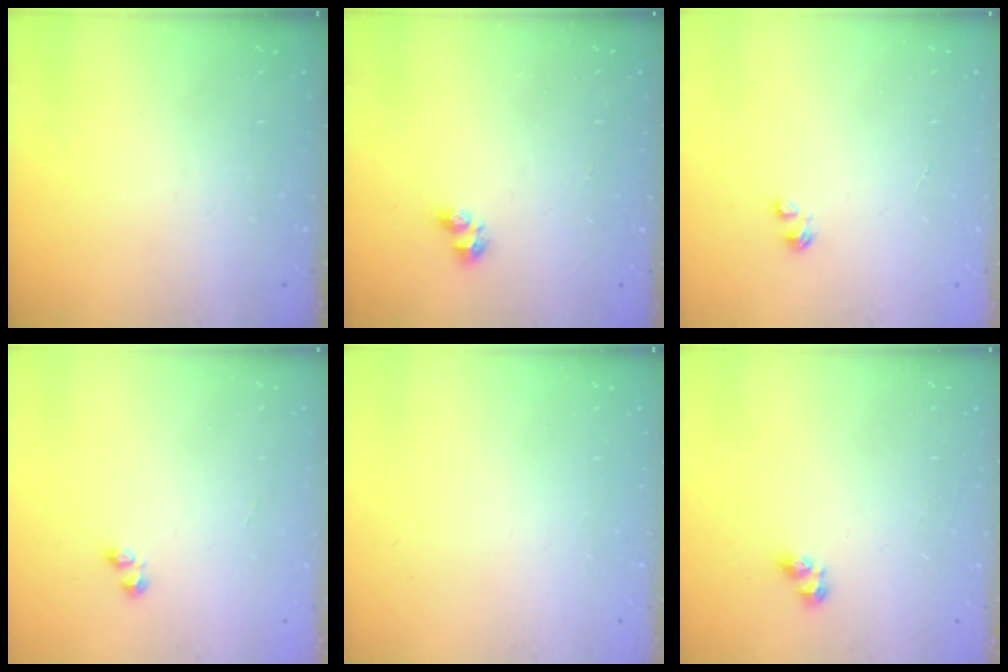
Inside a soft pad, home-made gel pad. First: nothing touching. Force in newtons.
{"total": 1.8, "press": 1.7, "slide": 0.5}
{"total": 0.0}
{"total": 1.6, "press": 1.5, "slide": 0.4}
{"total": 0.0}
{"total": 5.2, "press": 5.2, "slide": 0.7}